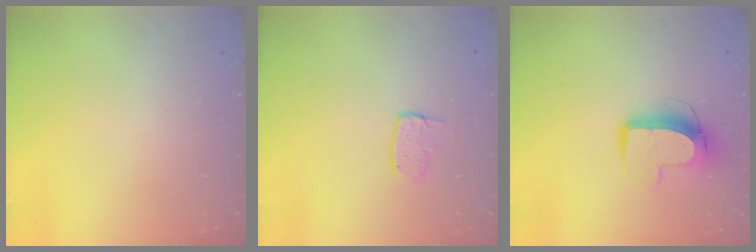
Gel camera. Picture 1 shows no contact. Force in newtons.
{"total": 4.2, "press": 4.2, "slide": 0.4}
{"total": 10.3, "press": 10.3, "slide": 0.8}